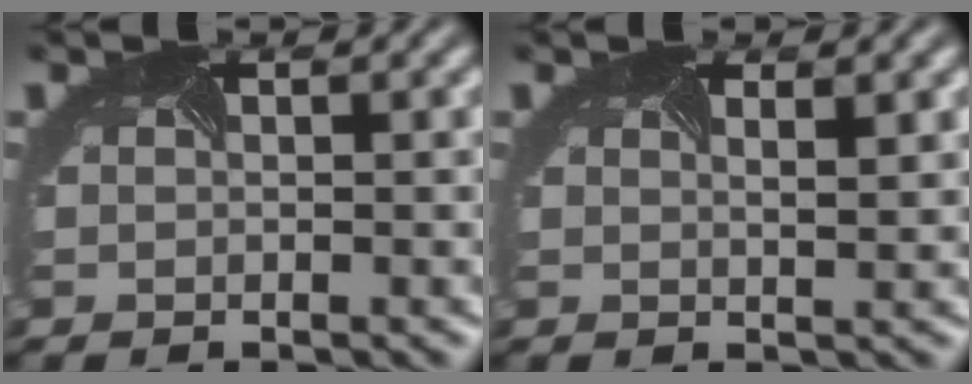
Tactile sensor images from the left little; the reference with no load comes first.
{"total": 2.0, "force": [1.2, 0.8, 1.4], "torque": [0.007, 0.011, -0.012]}